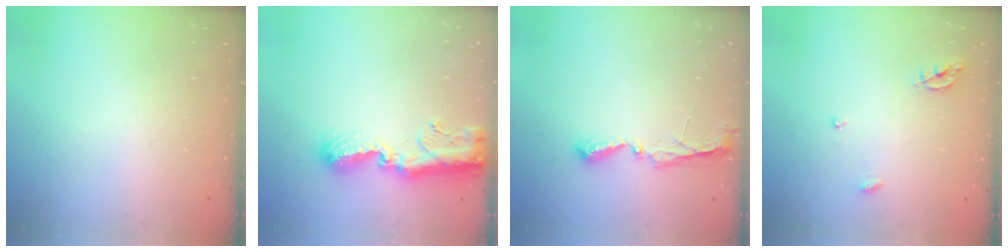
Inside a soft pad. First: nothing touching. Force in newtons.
{"total": 9.7, "press": 9.6, "slide": 0.9}
{"total": 5.8, "press": 5.8, "slide": 0.3}
{"total": 5.5, "press": 5.5, "slide": 0.6}